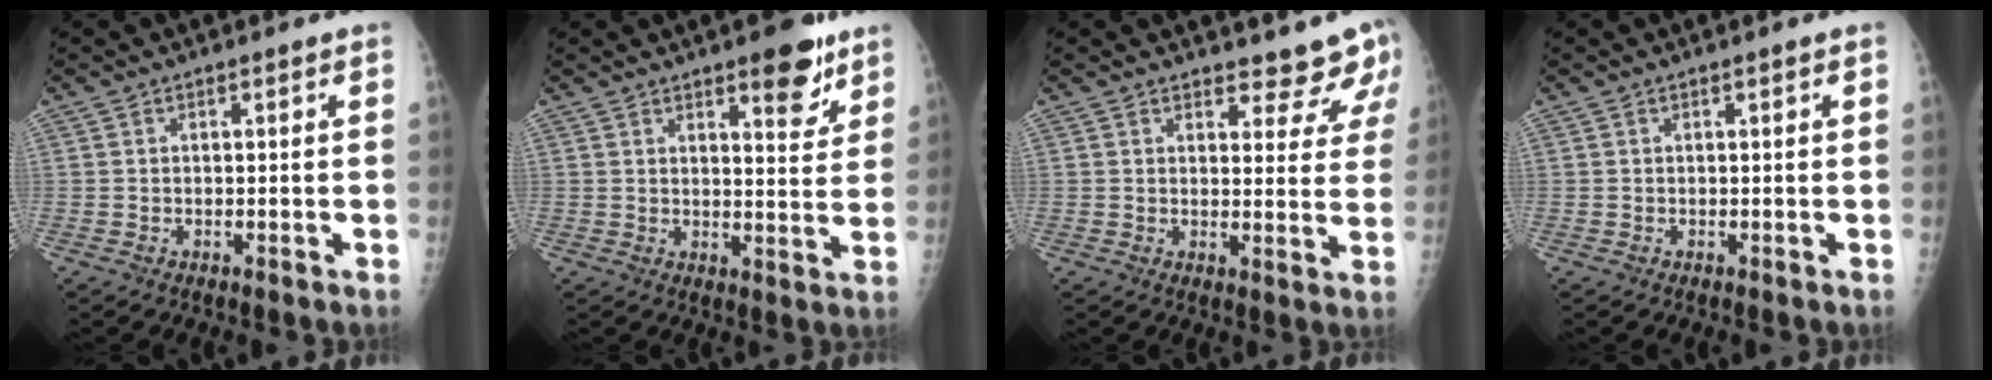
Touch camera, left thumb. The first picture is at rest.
{"total": 8.1, "force": [5.2, 2.8, 5.5], "torque": [-0.050, -0.031, 0.069]}
{"total": 7.8, "force": [7.2, 2.6, 1.1], "torque": [0.029, -0.048, 0.067]}
{"total": 0.0}